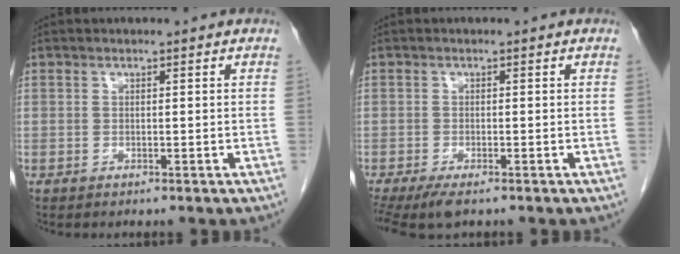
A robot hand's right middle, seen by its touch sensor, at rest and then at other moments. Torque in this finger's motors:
{"motor_torque": [0.82, -0.35, 0.16, 0.06]}